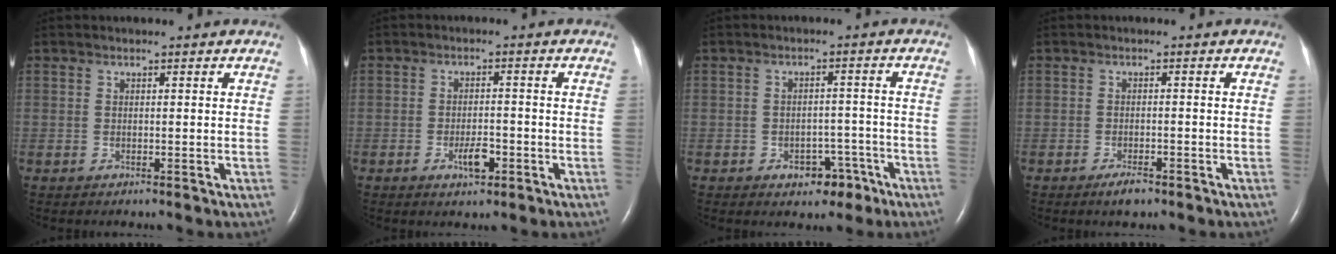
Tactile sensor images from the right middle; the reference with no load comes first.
{"total": 3.4, "force": [-1.6, 1.2, 2.8], "torque": [-0.051, 0.001, -0.025]}
{"total": 4.7, "force": [-2.7, 3.1, 2.3], "torque": [-0.026, 0.015, -0.031]}
{"total": 2.3, "force": [-1.7, 0.7, 1.4], "torque": [-0.032, -0.002, -0.027]}